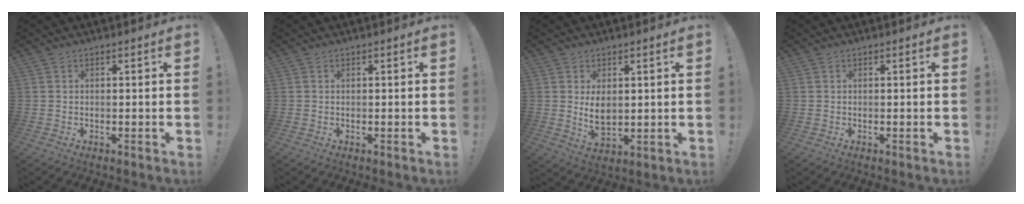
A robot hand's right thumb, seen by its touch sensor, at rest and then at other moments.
{"total": 0.0}
{"total": 6.2, "force": [1.2, 4.0, 4.6], "torque": [-0.061, -0.017, 0.018]}
{"total": 0.0}